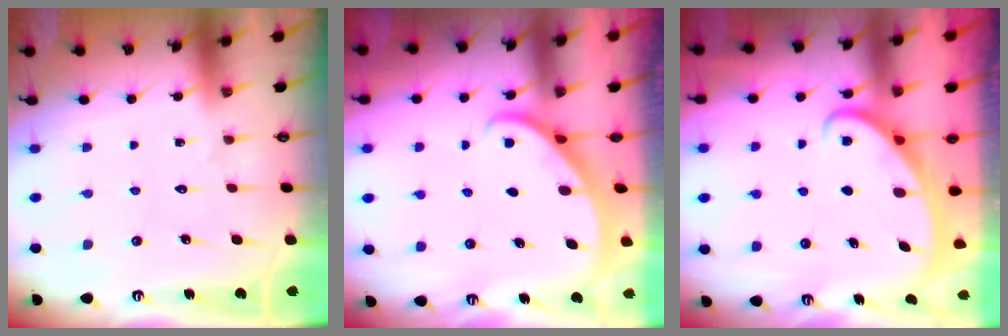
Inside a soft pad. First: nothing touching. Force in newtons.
{"total": 2.2, "press": 2.2, "slide": 0.1}
{"total": 2.4, "press": 2.4, "slide": 0.4}